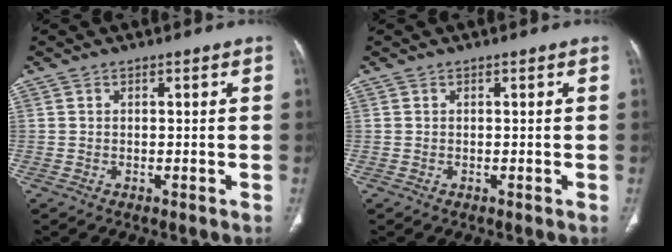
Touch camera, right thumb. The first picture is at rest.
{"total": 0.0}